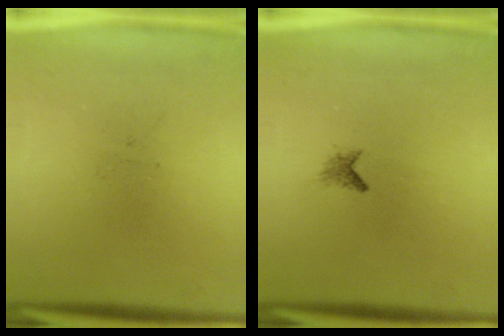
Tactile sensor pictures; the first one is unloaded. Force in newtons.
{"total": 0.9}